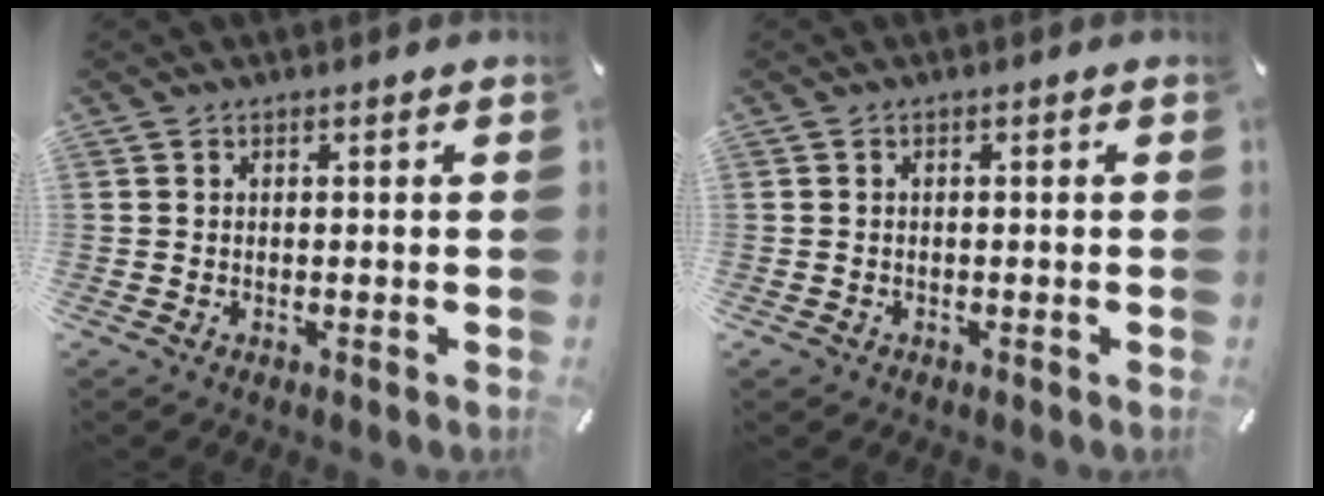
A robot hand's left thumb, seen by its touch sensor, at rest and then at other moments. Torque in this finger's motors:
{"motor_torque": [0.41, 0.56, 0.33, 0.25, 0.00]}